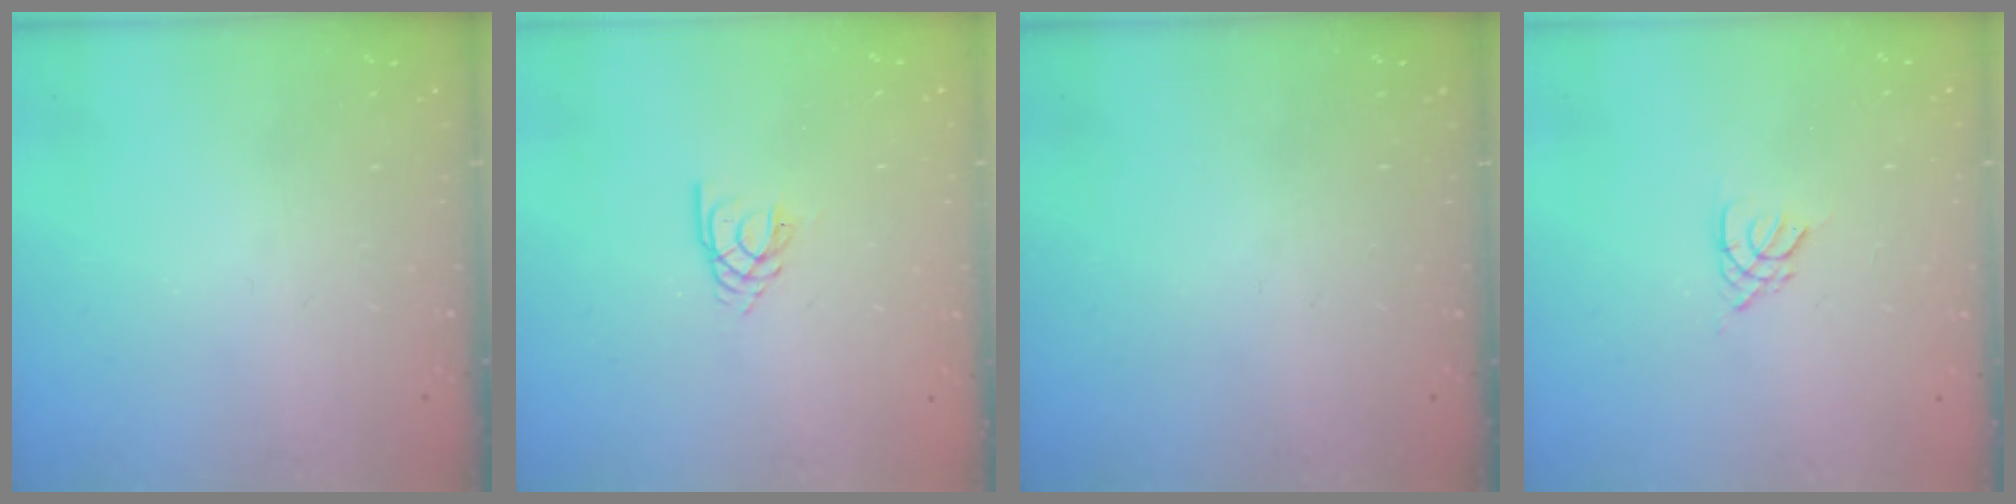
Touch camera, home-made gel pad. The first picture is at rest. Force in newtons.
{"total": 2.6, "press": 2.6, "slide": 0.3}
{"total": 0.0}
{"total": 2.8, "press": 2.7, "slide": 0.5}